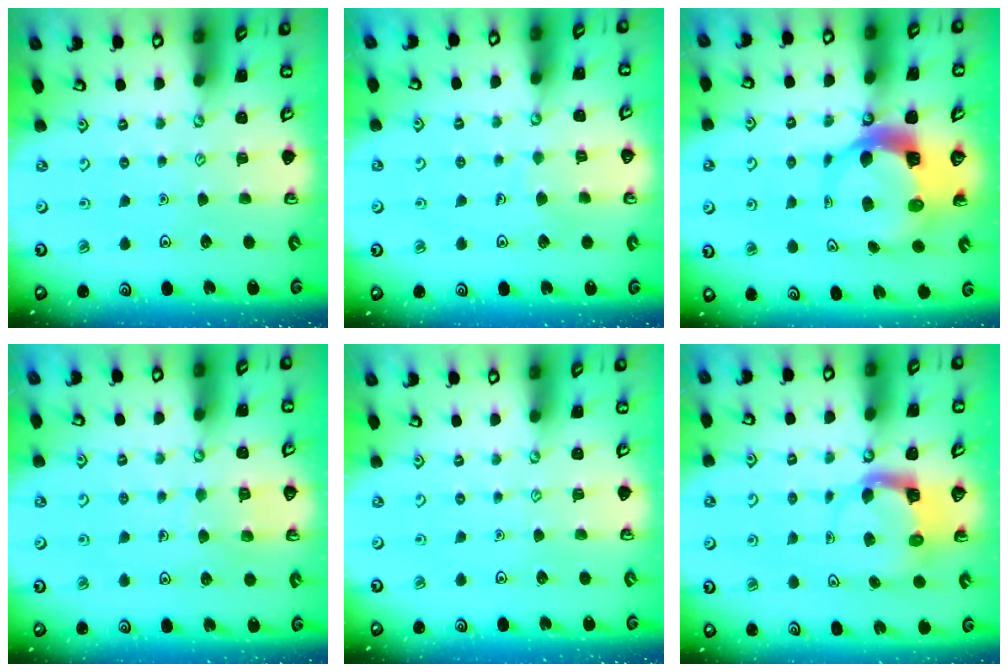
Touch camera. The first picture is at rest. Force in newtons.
{"total": 4.4, "press": 4.4, "slide": 0.3}
{"total": 8.6, "press": 8.5, "slide": 1.1}
{"total": 5.6, "press": 5.6, "slide": 0.2}
{"total": 0.0}
{"total": 3.6, "press": 3.6, "slide": 0.5}